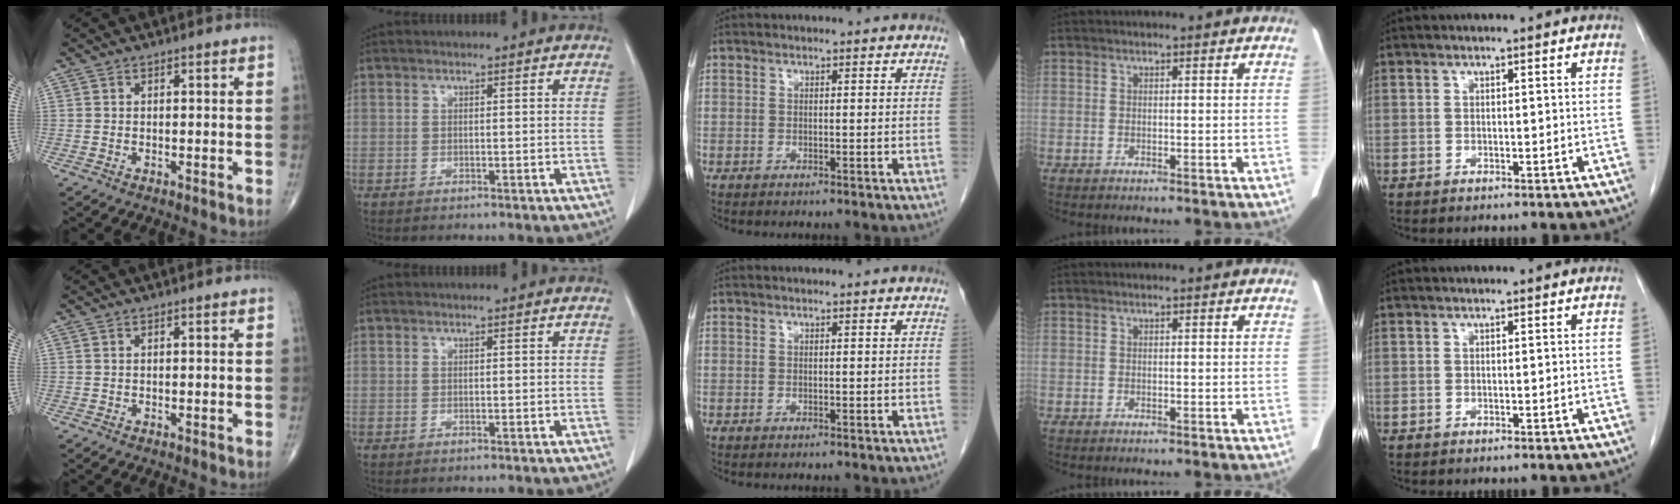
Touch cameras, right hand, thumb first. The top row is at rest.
{}